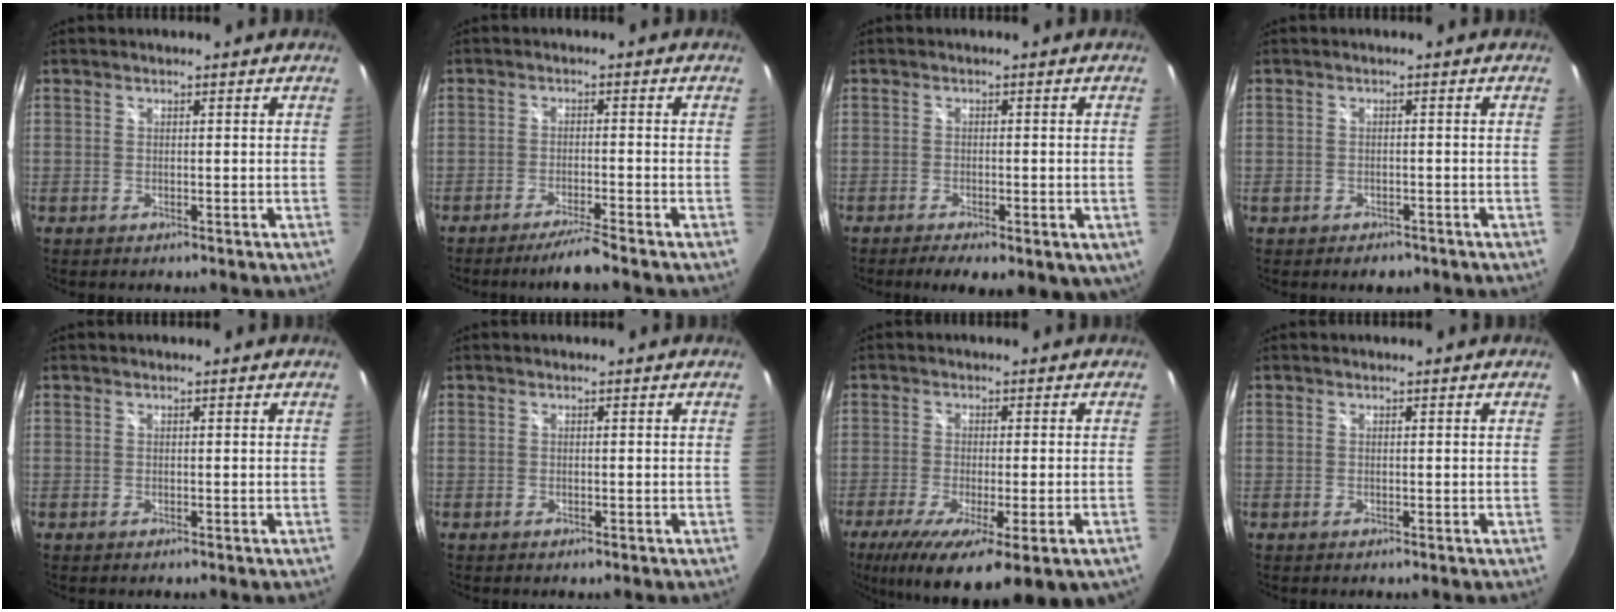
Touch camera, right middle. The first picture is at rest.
{"total": 4.8, "force": [-4.2, -0.9, 2.2], "torque": [-0.053, -0.004, -0.072]}
{"total": 7.6, "force": [-3.7, 3.0, 6.0], "torque": [-0.099, -0.031, -0.050]}
{"total": 3.1, "force": [-2.0, 2.1, 1.2], "torque": [-0.027, -0.007, -0.026]}
{"total": 0.0}
{"total": 0.0}
{"total": 14.7, "force": [-7.8, 2.8, 12.1], "torque": [-0.218, -0.055, -0.115]}
{"total": 0.0}